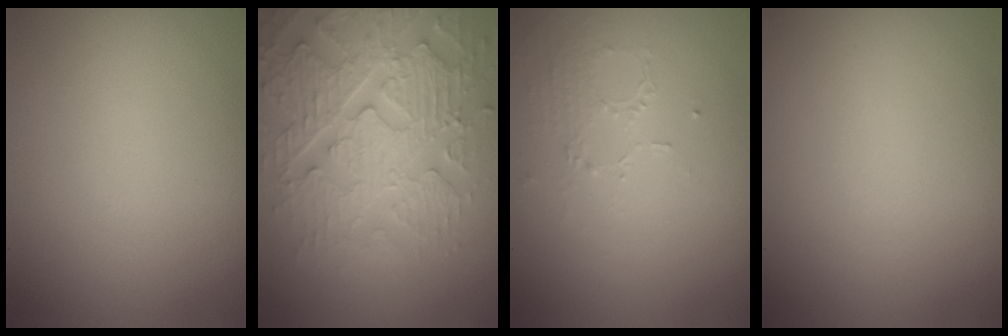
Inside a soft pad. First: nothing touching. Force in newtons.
{"total": 7.2, "press": 6.0, "slide": 4.0}
{"total": 1.3, "press": 0.6, "slide": 1.1}
{"total": 0.0}